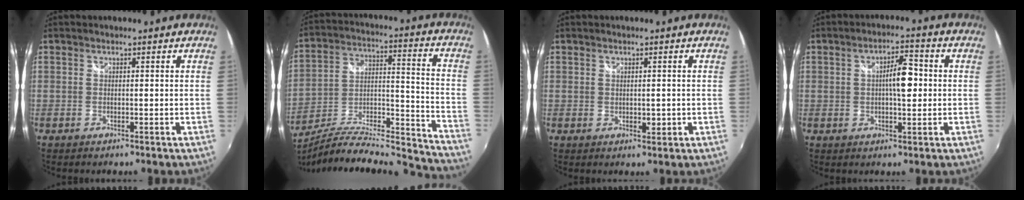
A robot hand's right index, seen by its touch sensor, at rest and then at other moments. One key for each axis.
{"total": 23.8, "fx": -21.1, "fy": 2.3, "fz": 10.7, "tx": -0.154, "ty": -0.021, "tz": -0.325}
{"total": 1.7, "fx": -0.1, "fy": 0.9, "fz": 1.5, "tx": -0.020, "ty": -0.003, "tz": 0.001}
{"total": 6.4, "fx": 0.5, "fy": 2.1, "fz": 6.1, "tx": -0.096, "ty": 0.006, "tz": 0.009}